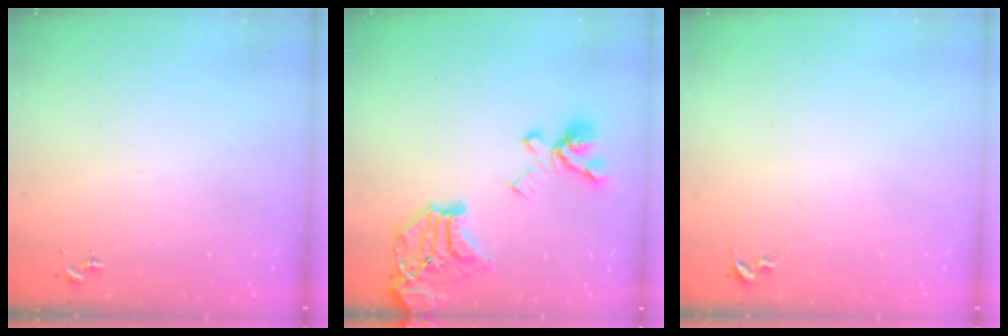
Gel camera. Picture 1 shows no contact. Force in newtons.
{"total": 20.3, "press": 20.2, "slide": 2.2}
{"total": 0.0}